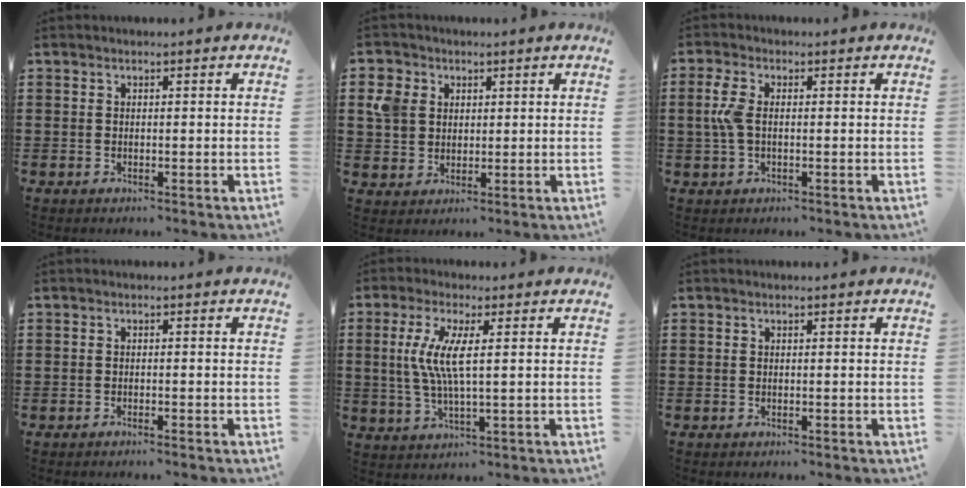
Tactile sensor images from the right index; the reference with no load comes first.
{"total": 5.5, "force": [1.8, 4.8, 2.0], "torque": [-0.065, 0.015, 0.032]}
{"total": 4.4, "force": [0.0, 2.2, 3.9], "torque": [-0.106, -0.003, -0.010]}
{"total": 0.6, "force": [-0.6, -0.2, 0.2], "torque": [-0.005, -0.002, -0.011]}
{"total": 6.7, "force": [1.1, 0.9, 6.6], "torque": [-0.148, -0.012, 0.010]}
{"total": 0.0}